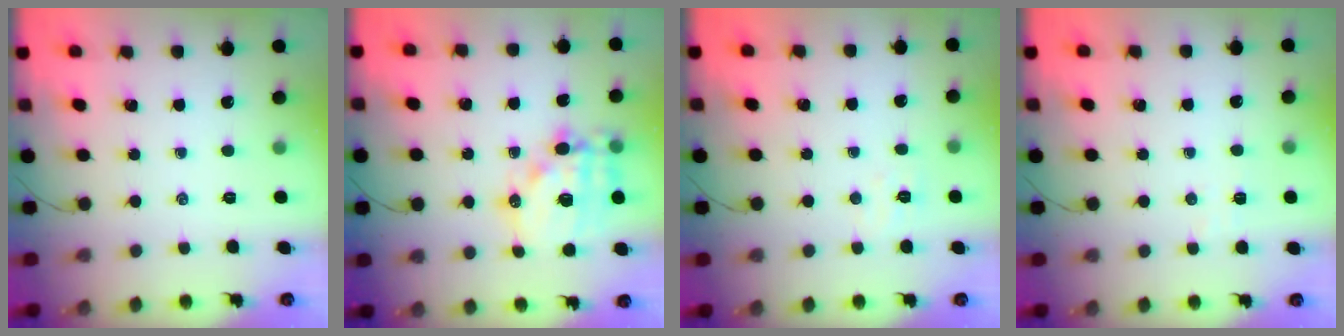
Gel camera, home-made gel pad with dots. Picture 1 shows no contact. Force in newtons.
{"total": 16.0, "press": 15.6, "slide": 3.6}
{"total": 3.3, "press": 3.2, "slide": 0.9}
{"total": 2.9, "press": 2.8, "slide": 0.6}